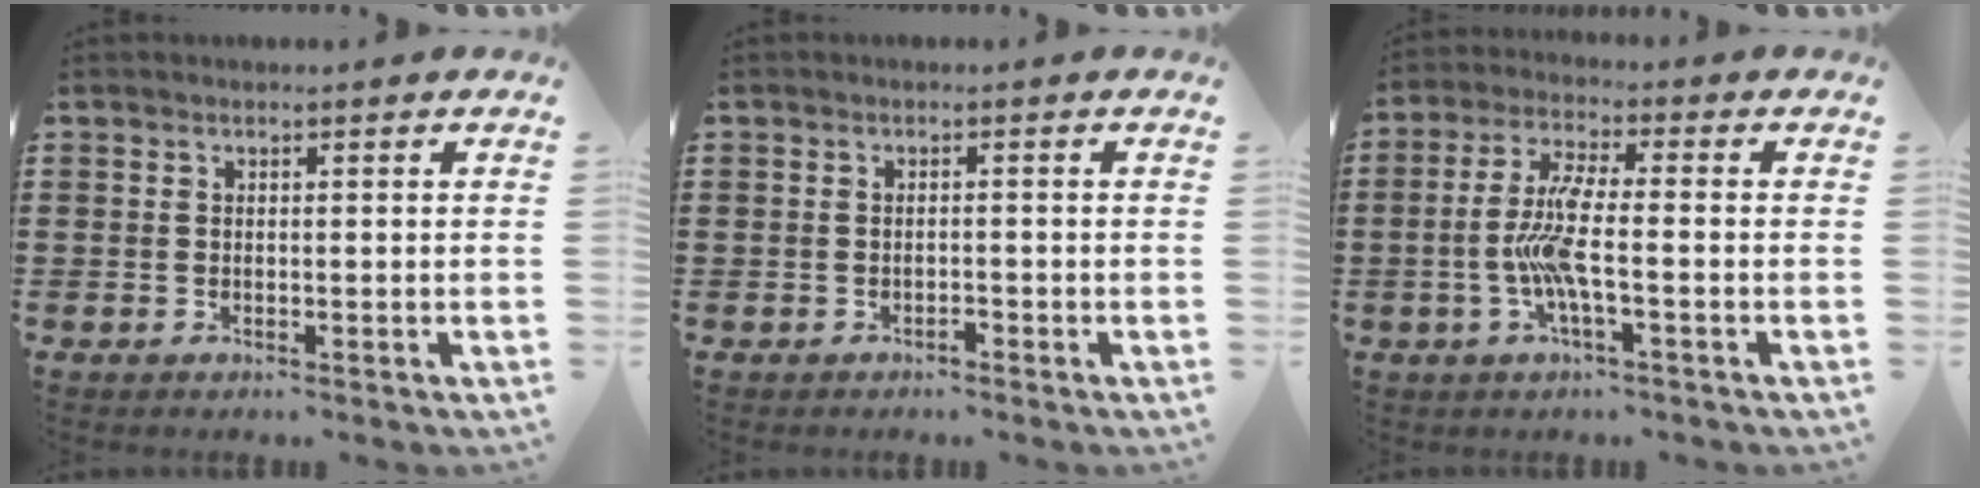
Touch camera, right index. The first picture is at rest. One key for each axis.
{"total": 0.8, "fx": -0.6, "fy": 0.2, "fz": 0.5, "tx": -0.013, "ty": -0.002, "tz": -0.012}
{"total": 7.4, "fx": -1.7, "fy": 1.3, "fz": 7.0, "tx": -0.165, "ty": -0.015, "tz": -0.042}